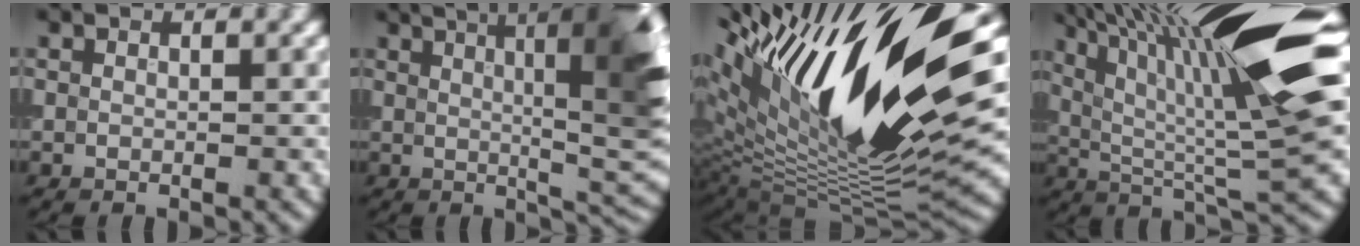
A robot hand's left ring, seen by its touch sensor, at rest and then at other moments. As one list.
[{"total": 12.4, "force": [4.3, 3.5, 11.1], "torque": [-0.119, 0.029, 0.051]}, {"total": 18.7, "force": [7.8, 5.4, 16.1], "torque": [-0.291, 0.019, 0.132]}, {"total": 16.1, "force": [6.0, 3.2, 14.6], "torque": [-0.244, 0.020, 0.102]}]